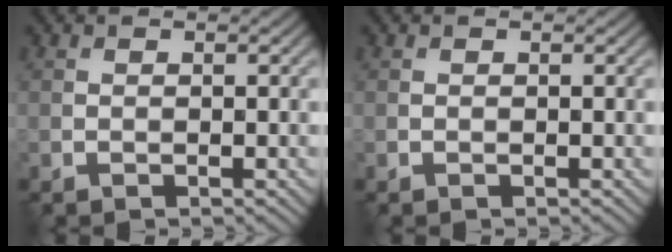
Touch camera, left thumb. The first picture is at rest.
{"total": 0.0}